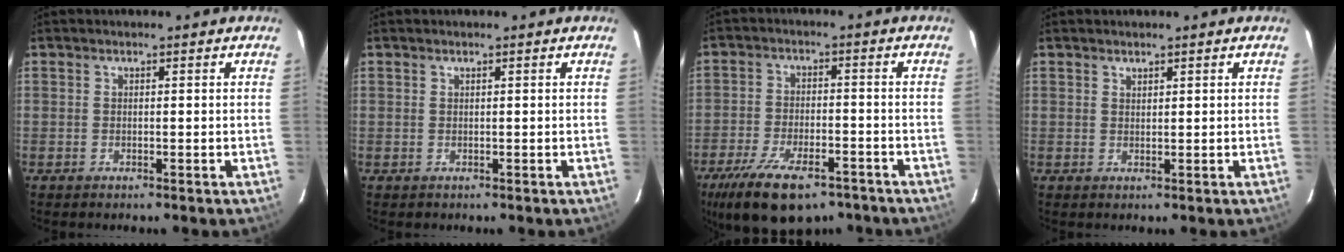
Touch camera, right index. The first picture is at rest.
{"total": 0.6, "force": [0.1, 0.5, -0.1], "torque": [0.005, 0.003, 0.003]}
{"total": 16.8, "force": [-11.4, 7.2, 10.0], "torque": [-0.211, -0.027, -0.183]}
{"total": 0.8, "force": [0.8, 0.3, 0.1], "torque": [-0.002, 0.001, 0.015]}